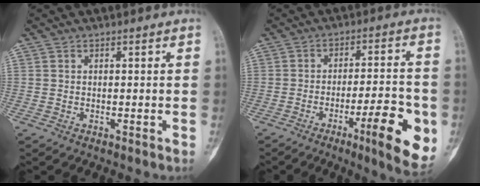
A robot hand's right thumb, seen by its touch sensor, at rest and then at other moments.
{"total": 13.8, "force": [-5.0, 2.8, 12.6], "torque": [-0.164, 0.011, -0.068]}